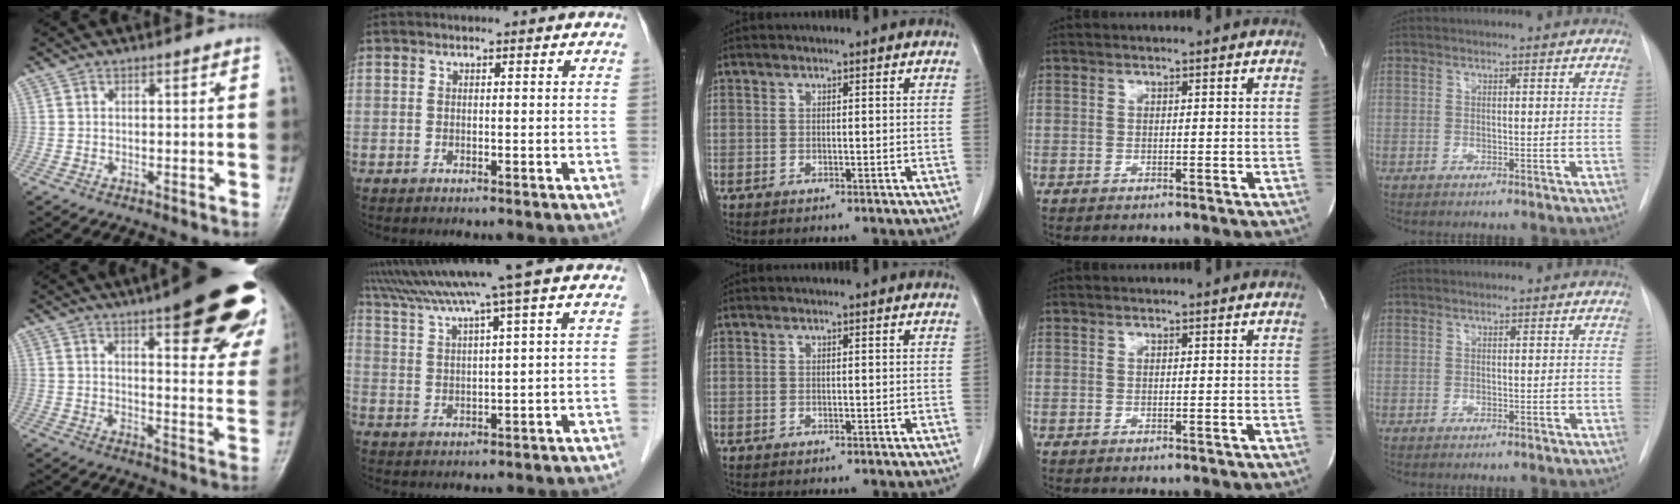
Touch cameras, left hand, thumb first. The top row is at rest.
{"thumb": {"total": 25.6, "force": [15.5, 7.2, 19.1], "torque": [-0.202, -0.042, 0.188]}, "index": {"total": 10.5, "force": [8.4, -2.6, 5.7], "torque": [-0.102, 0.012, 0.136]}}